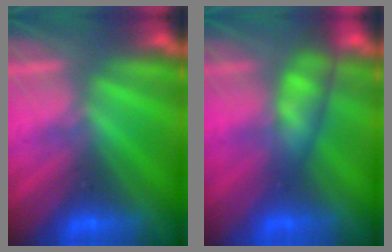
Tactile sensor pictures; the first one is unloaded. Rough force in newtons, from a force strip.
{"total": 4.8}